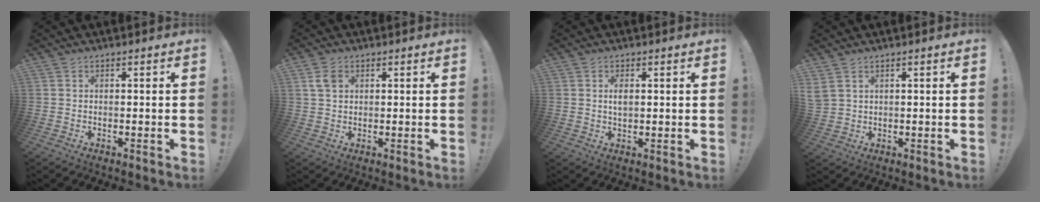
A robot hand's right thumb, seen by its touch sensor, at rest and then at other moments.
{"total": 4.3, "force": [1.5, 3.1, 2.6], "torque": [-0.044, 0.005, 0.029]}
{"total": 2.7, "force": [0.6, 1.9, 1.8], "torque": [-0.019, -0.001, 0.007]}
{"total": 3.5, "force": [2.1, 2.0, 1.9], "torque": [-0.048, -0.007, 0.041]}